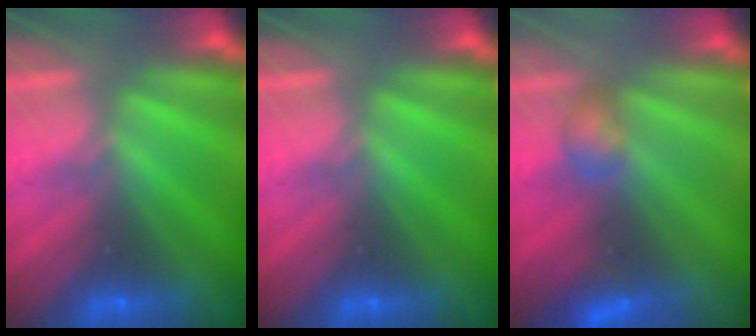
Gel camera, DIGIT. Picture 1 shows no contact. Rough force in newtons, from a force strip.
{"total": 0.0}
{"total": 2.9}